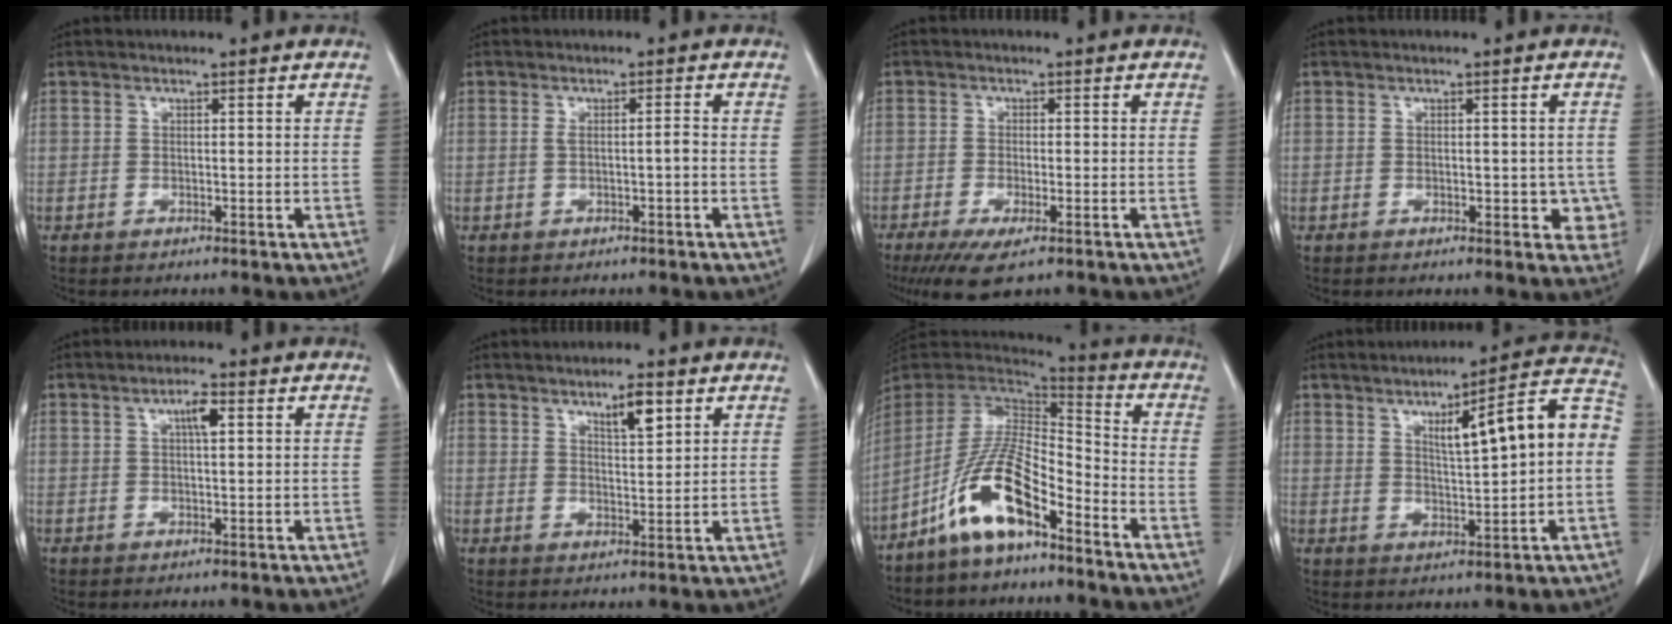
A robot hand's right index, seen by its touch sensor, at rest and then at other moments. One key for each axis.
{"total": 1.6, "fx": -0.3, "fy": 0.1, "fz": 1.6, "tx": -0.028, "ty": 0.001, "tz": -0.003}
{"total": 5.7, "fx": -3.6, "fy": 1.2, "fz": 4.3, "tx": -0.079, "ty": -0.016, "tz": -0.056}
{"total": 3.7, "fx": -0.5, "fy": 2.4, "fz": 2.7, "tx": -0.012, "ty": 0.008, "tz": -0.003}
{"total": 3.0, "fx": 1.1, "fy": 0.6, "fz": 2.7, "tx": -0.053, "ty": 0.002, "tz": 0.017}
{"total": 4.4, "fx": 2.6, "fy": 0.9, "fz": 3.4, "tx": -0.064, "ty": -0.005, "tz": 0.046}
{"total": 12.3, "fx": -7.5, "fy": 2.9, "fz": 9.3, "tx": -0.194, "ty": 0.005, "tz": -0.142}
{"total": 11.9, "fx": 1.7, "fy": 1.5, "fz": 11.7, "tx": -0.166, "ty": 0.029, "tz": 0.025}